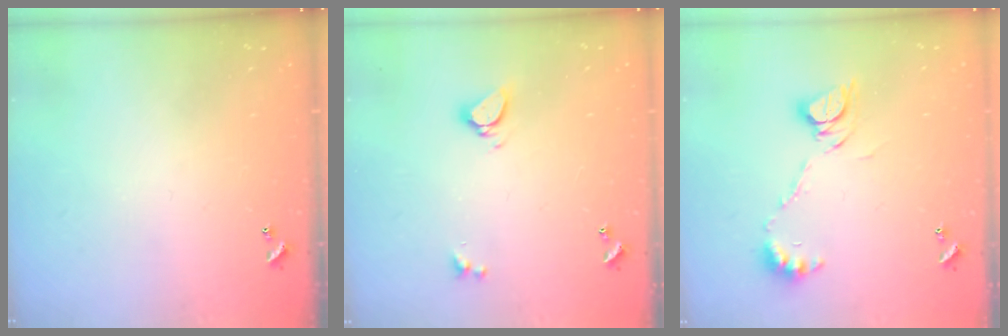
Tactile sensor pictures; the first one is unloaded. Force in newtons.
{"total": 4.4, "press": 4.4, "slide": 0.6}
{"total": 9.7, "press": 9.6, "slide": 0.9}